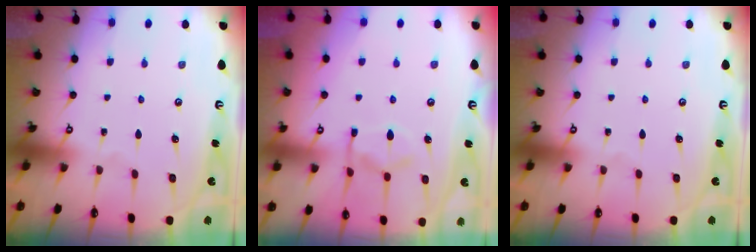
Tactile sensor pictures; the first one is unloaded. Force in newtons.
{"total": 11.1, "press": 11.0, "slide": 1.3}
{"total": 0.0}